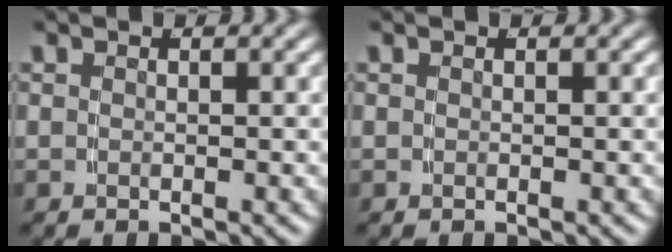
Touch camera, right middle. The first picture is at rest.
{"total": 0.0}